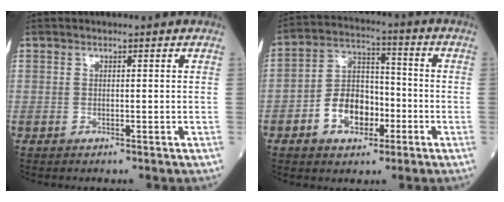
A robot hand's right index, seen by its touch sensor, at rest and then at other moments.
{"total": 9.3, "force": [-3.5, 5.8, 6.3], "torque": [-0.125, 0.023, -0.062]}